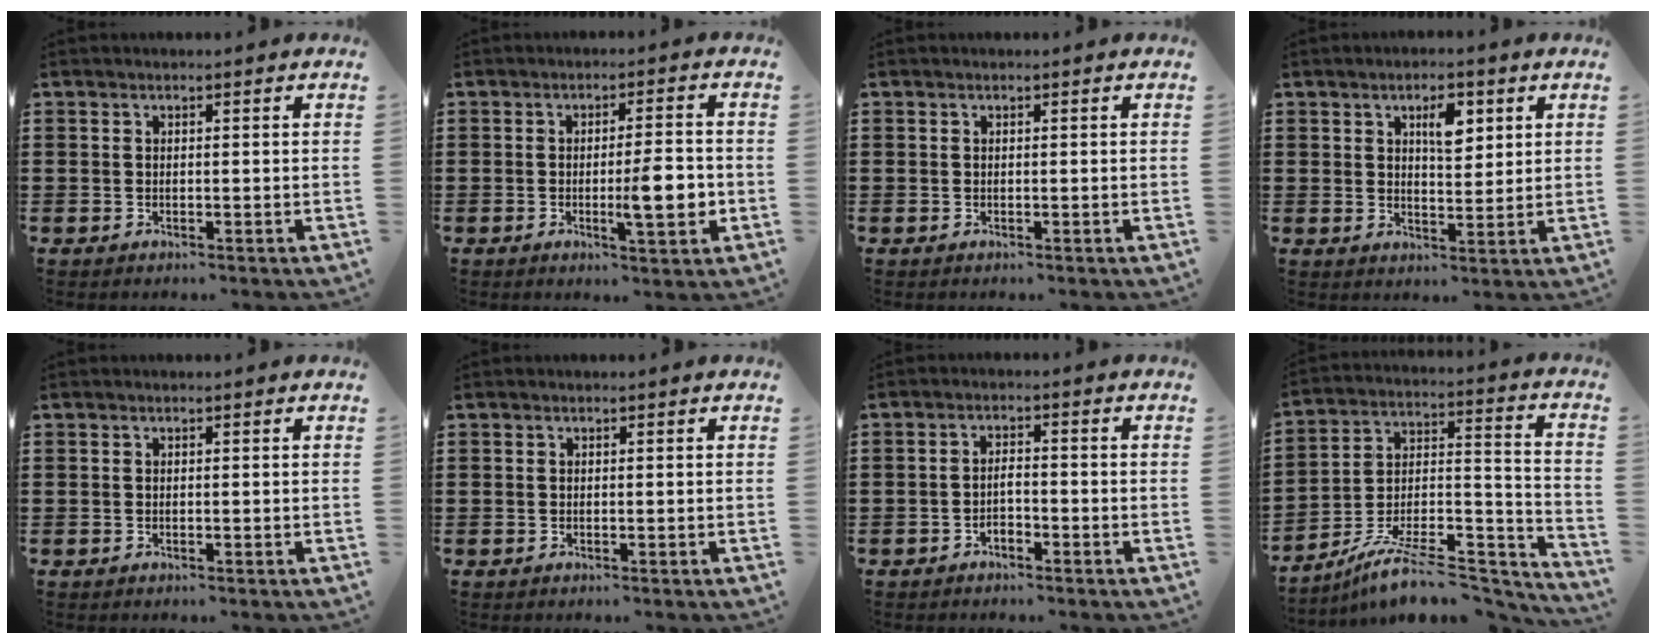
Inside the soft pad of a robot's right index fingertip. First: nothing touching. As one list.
[{"total": 7.5, "force": [-1.4, 1.4, 7.2], "torque": [-0.101, -0.008, -0.024]}, {"total": 0.0}, {"total": 4.6, "force": [2.2, 2.0, 3.6], "torque": [-0.054, 0.002, 0.031]}, {"total": 0.0}, {"total": 0.0}, {"total": 2.0, "force": [-1.2, 0.8, 1.3], "torque": [-0.029, 0.003, -0.026]}, {"total": 9.8, "force": [-7.8, 2.6, 5.4], "torque": [-0.080, 0.022, -0.148]}]